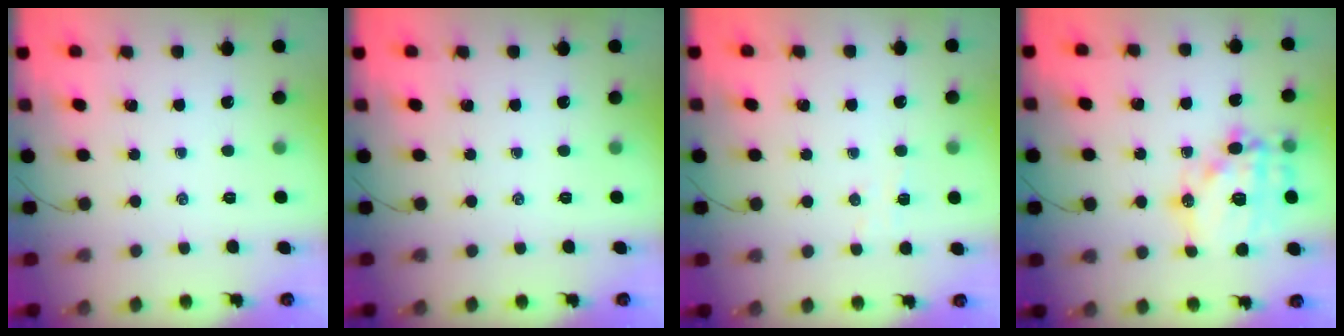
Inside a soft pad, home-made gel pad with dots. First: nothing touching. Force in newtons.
{"total": 0.0}
{"total": 4.2, "press": 4.1, "slide": 0.9}
{"total": 17.5, "press": 17.2, "slide": 3.0}